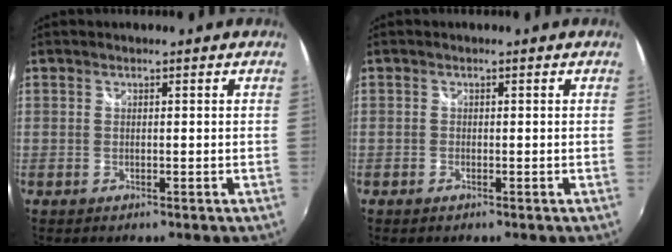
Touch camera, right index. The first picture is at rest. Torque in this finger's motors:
{"motor_torque": [0.17, -0.17, 0.06, -0.01]}